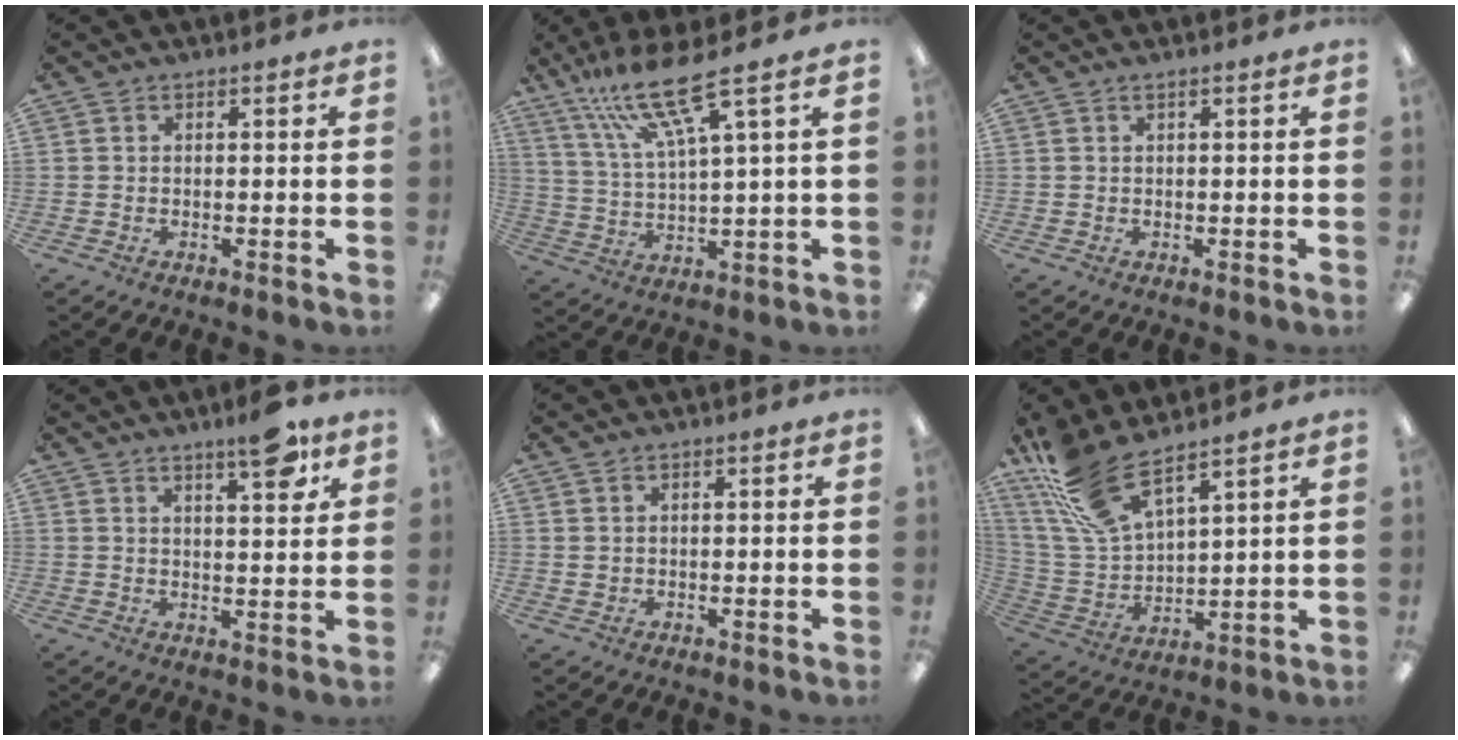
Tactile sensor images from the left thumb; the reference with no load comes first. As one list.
[{"total": 14.5, "force": [9.8, 2.1, 10.4], "torque": [-0.222, -0.044, 0.168]}, {"total": 0.7, "force": [0.4, 0.0, 0.6], "torque": [-0.011, -0.001, 0.007]}, {"total": 9.2, "force": [6.1, 2.7, 6.4], "torque": [-0.082, -0.032, 0.096]}, {"total": 1.1, "force": [0.6, 0.9, 0.3], "torque": [-0.007, 0.005, 0.010]}, {"total": 14.6, "force": [11.0, 4.7, 8.4], "torque": [-0.204, -0.052, 0.201]}]